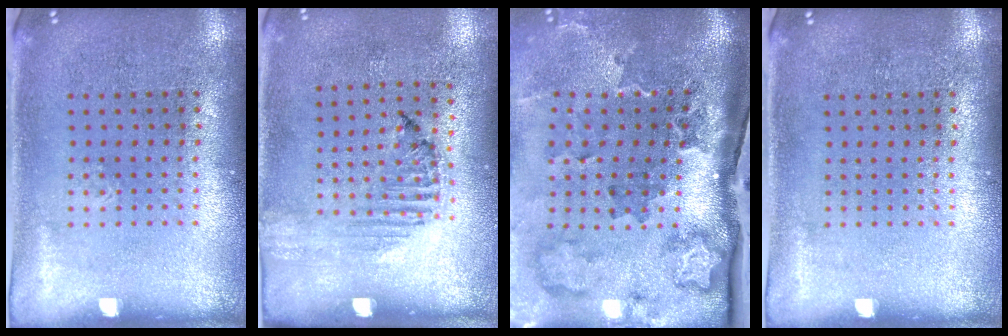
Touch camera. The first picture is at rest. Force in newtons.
{"total": 1.2, "press": 1.1, "slide": 0.4}
{"total": 3.7, "press": 2.4, "slide": 2.8}
{"total": 0.0}